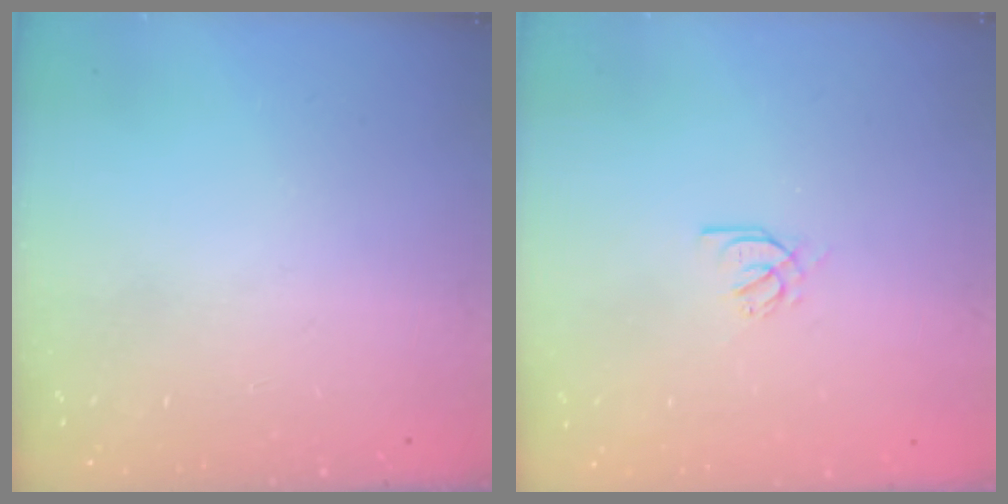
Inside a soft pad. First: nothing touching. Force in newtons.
{"total": 3.5, "press": 3.5, "slide": 0.2}